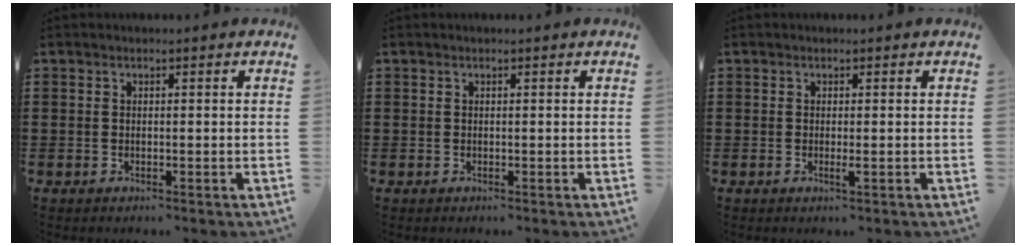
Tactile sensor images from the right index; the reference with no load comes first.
{"total": 0.0}
{"total": 1.0, "force": [-0.3, 0.0, 1.0], "torque": [-0.025, -0.006, -0.007]}